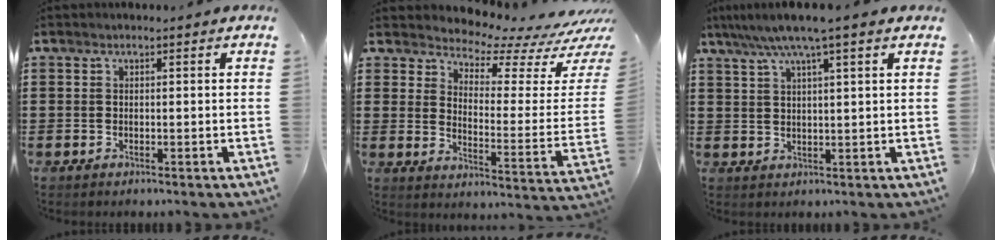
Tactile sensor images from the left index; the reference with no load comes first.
{"total": 4.4, "force": [4.1, 0.5, 1.3], "torque": [-0.037, -0.051, 0.062]}
{"total": 5.7, "force": [4.0, -0.2, 4.0], "torque": [-0.088, -0.007, 0.068]}